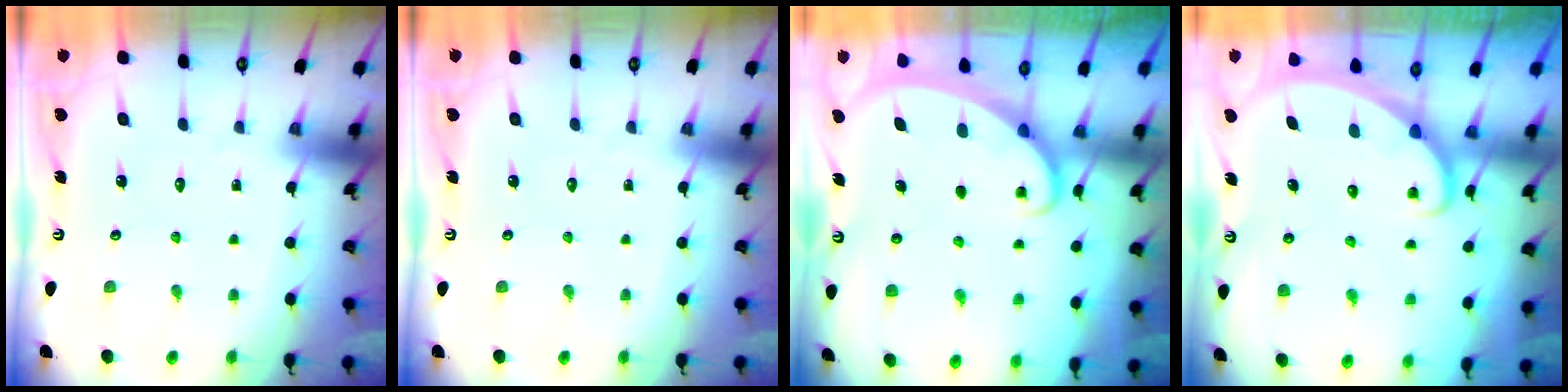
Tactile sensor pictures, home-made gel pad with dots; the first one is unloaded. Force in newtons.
{"total": 0.0}
{"total": 2.1, "press": 2.1, "slide": 0.2}
{"total": 2.5, "press": 2.5, "slide": 0.3}